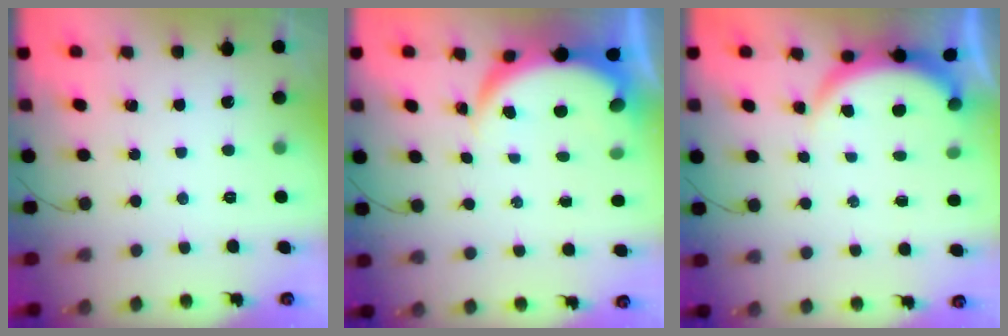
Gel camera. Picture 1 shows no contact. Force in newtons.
{"total": 5.0, "press": 4.9, "slide": 0.5}
{"total": 4.5, "press": 4.4, "slide": 0.5}